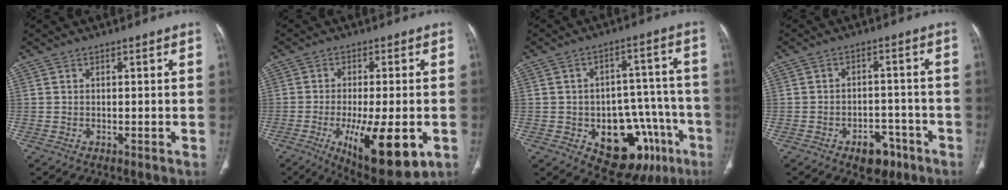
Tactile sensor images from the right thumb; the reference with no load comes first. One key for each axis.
{"total": 16.6, "fx": -5.4, "fy": 5.6, "fz": 14.7, "tx": -0.221, "ty": -0.013, "tz": -0.067}
{"total": 19.3, "fx": -8.2, "fy": 11.5, "fz": 13.1, "tx": -0.123, "ty": 0.056, "tz": -0.098}
{"total": 6.9, "fx": -4.0, "fy": 4.4, "fz": 3.5, "tx": -0.022, "ty": 0.032, "tz": -0.053}